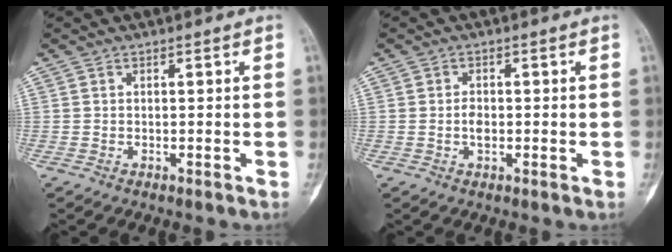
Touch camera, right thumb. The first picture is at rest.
{"total": 1.9, "force": [-0.3, 1.3, 1.4], "torque": [-0.020, 0.004, -0.008]}